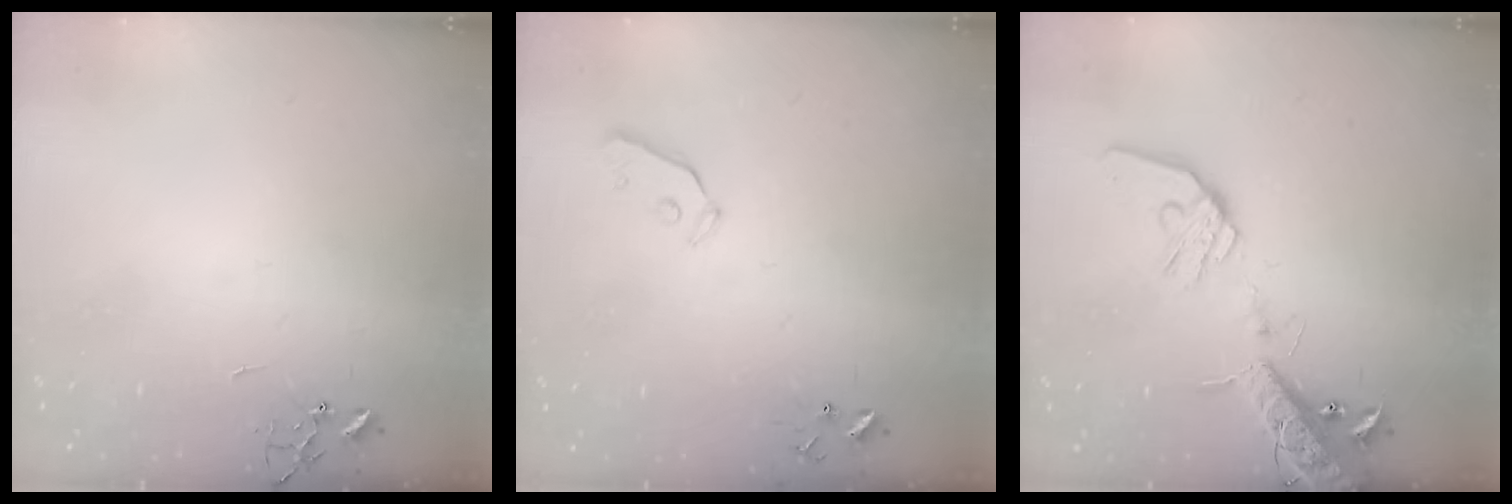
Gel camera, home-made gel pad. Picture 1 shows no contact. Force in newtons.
{"total": 3.8, "press": 3.8, "slide": 0.4}
{"total": 18.9, "press": 18.6, "slide": 3.4}